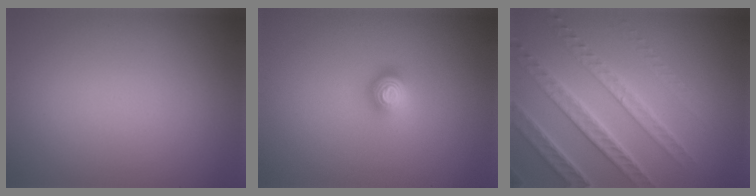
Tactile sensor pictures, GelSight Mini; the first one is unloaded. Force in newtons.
{"total": 2.2, "press": 1.5, "slide": 1.6}
{"total": 6.1, "press": 4.9, "slide": 3.5}